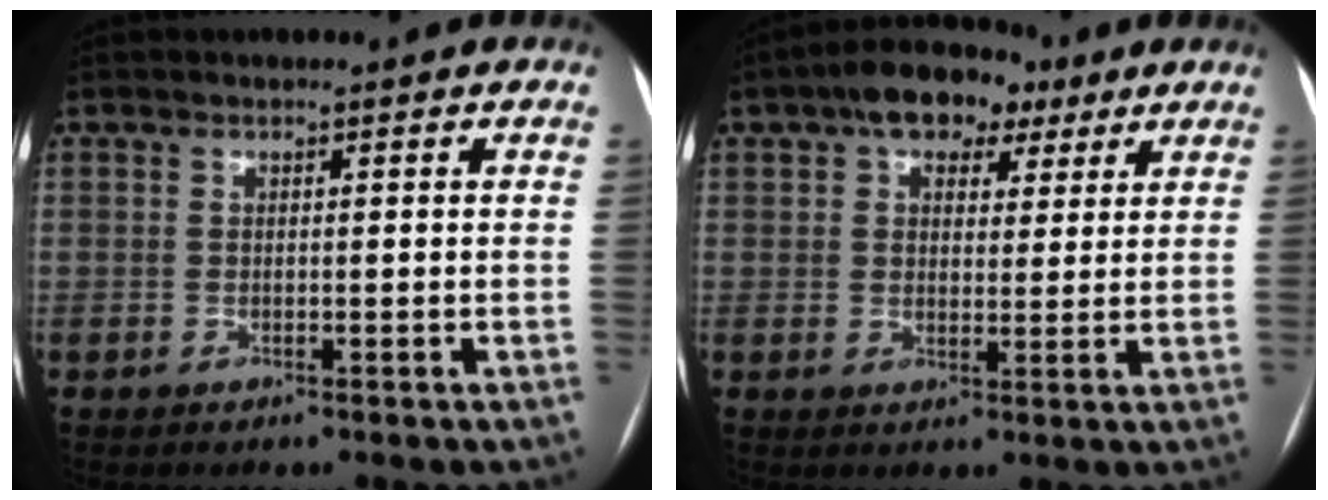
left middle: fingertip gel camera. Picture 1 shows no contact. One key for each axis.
{"total": 8.9, "fx": 5.2, "fy": 5.1, "fz": 5.1, "tx": -0.077, "ty": 0.029, "tz": 0.080}